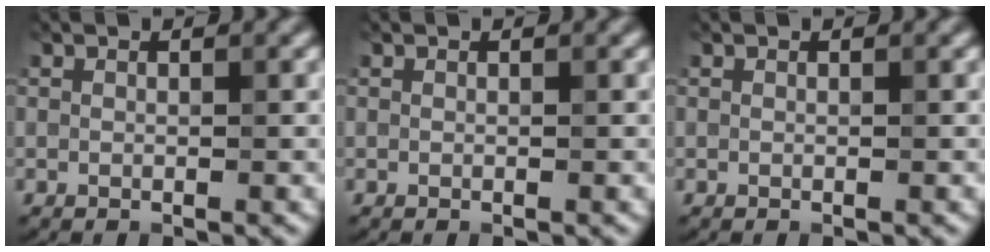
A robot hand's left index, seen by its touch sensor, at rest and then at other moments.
{"total": 0.0}
{"total": 0.0}